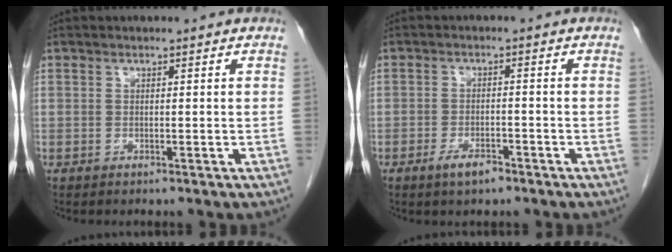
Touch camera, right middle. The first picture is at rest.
{"total": 3.2, "force": [-2.2, 1.0, 2.1], "torque": [-0.045, 0.000, -0.038]}